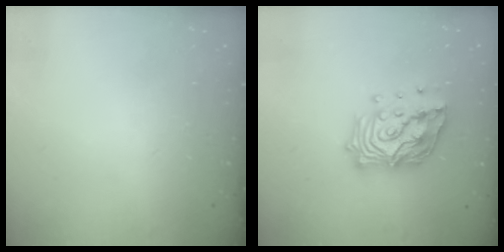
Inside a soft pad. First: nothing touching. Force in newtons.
{"total": 18.1, "press": 17.9, "slide": 2.6}